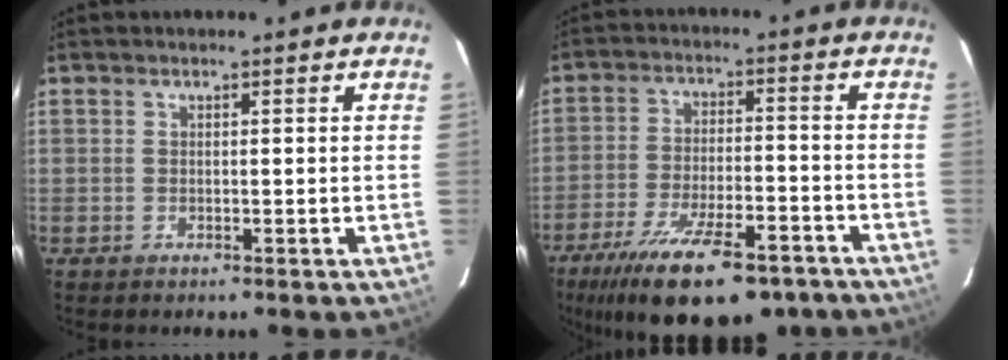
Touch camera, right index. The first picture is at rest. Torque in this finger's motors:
{"motor_torque": [1.44, -0.70, 0.86, 0.21]}